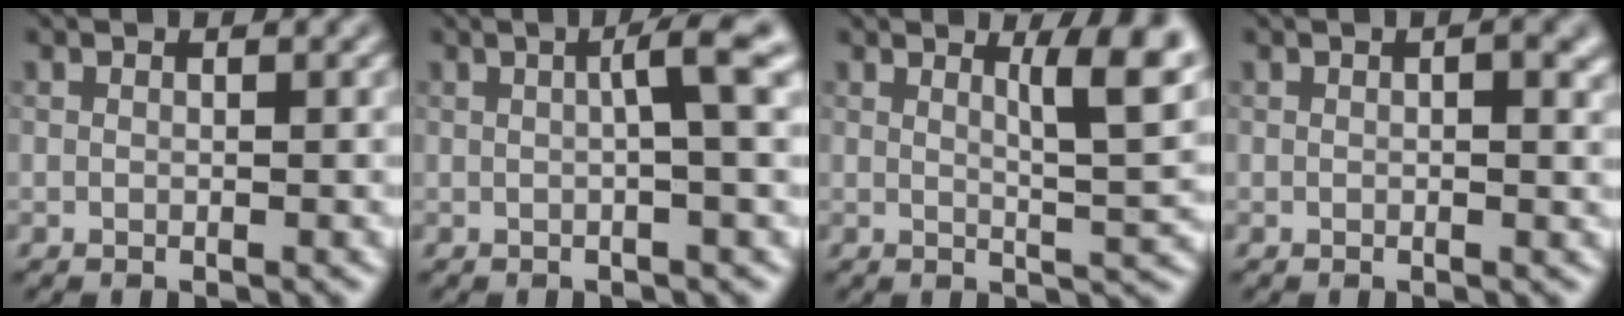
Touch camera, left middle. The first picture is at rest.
{"total": 3.6, "force": [0.5, 0.4, 3.5], "torque": [-0.047, 0.010, 0.003]}
{"total": 5.4, "force": [2.3, 1.2, 4.7], "torque": [-0.059, -0.004, 0.035]}
{"total": 2.2, "force": [0.6, 0.7, 2.0], "torque": [-0.024, 0.002, 0.008]}